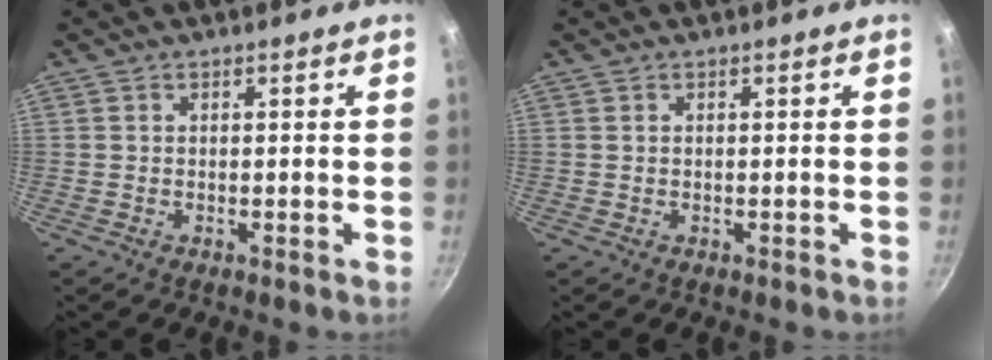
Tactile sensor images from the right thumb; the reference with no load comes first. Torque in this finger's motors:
{"motor_torque": [-0.45, 0.45, 0.22, 0.02, 0.05]}